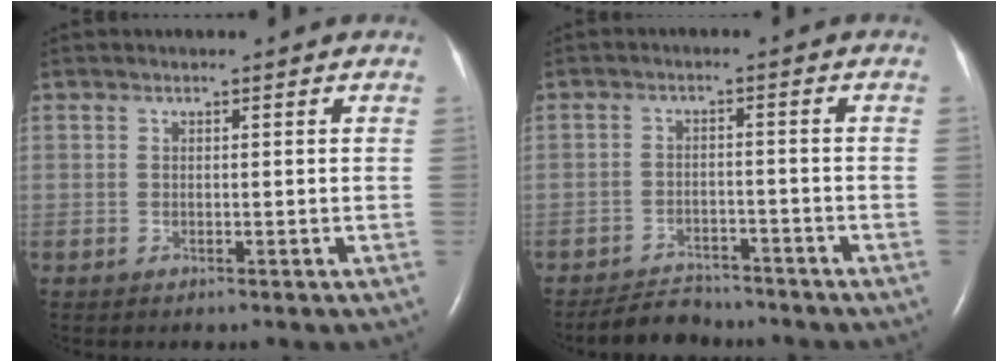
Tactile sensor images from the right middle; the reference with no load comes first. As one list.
[{"total": 4.7, "force": [-4.5, 1.4, 0.3], "torque": [-0.015, -0.009, -0.076]}]